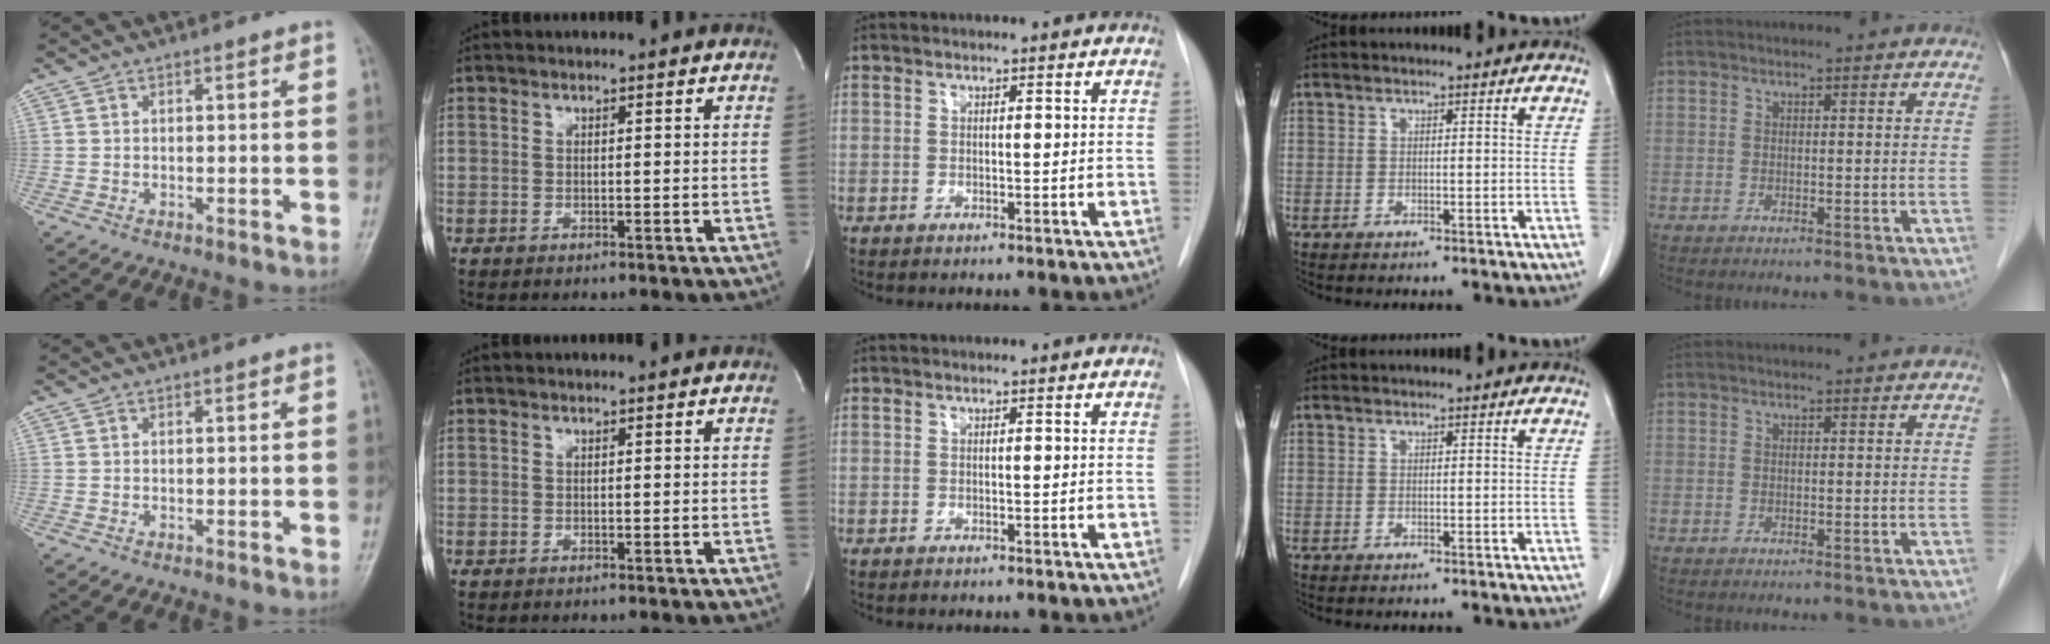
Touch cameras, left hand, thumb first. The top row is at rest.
{}